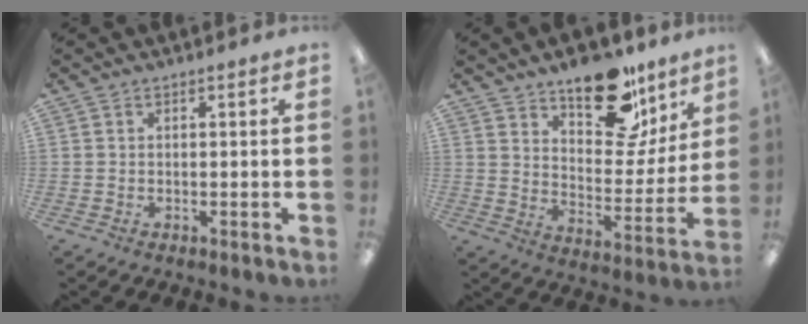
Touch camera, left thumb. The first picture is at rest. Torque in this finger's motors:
{"motor_torque": [1.42, 0.58, 1.19, -1.36, 0.18]}